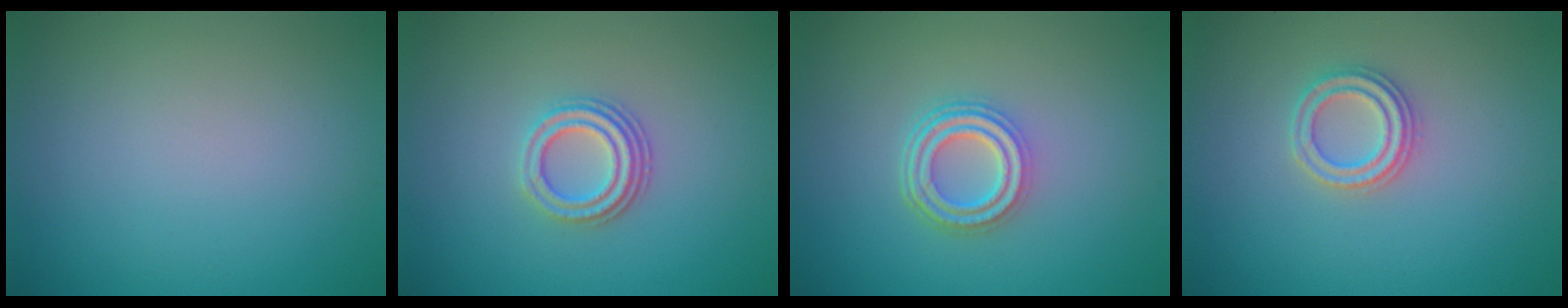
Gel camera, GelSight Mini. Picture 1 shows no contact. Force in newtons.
{"total": 3.0, "press": 2.5, "slide": 1.7}
{"total": 4.0, "press": 3.1, "slide": 2.5}
{"total": 2.3, "press": 2.3, "slide": 0.3}